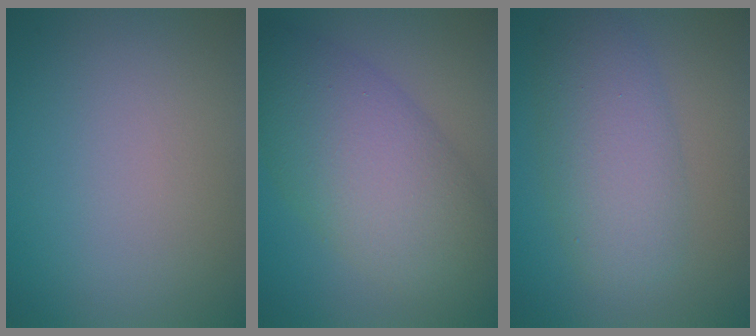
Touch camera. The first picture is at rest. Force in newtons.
{"total": 9.5, "press": 9.5, "slide": 0.2}
{"total": 5.5, "press": 5.5, "slide": 0.2}